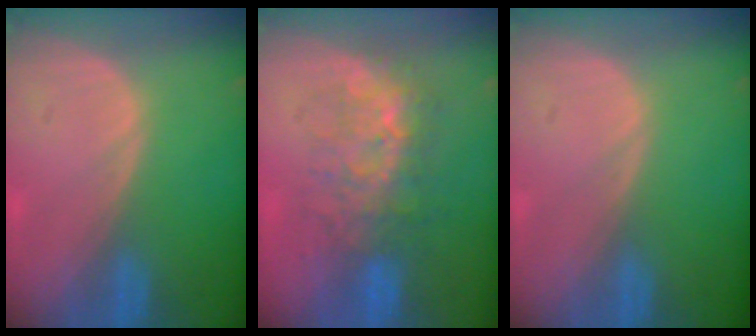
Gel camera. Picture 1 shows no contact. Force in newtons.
{"total": 8.0, "press": 7.6, "slide": 2.4}
{"total": 0.0}